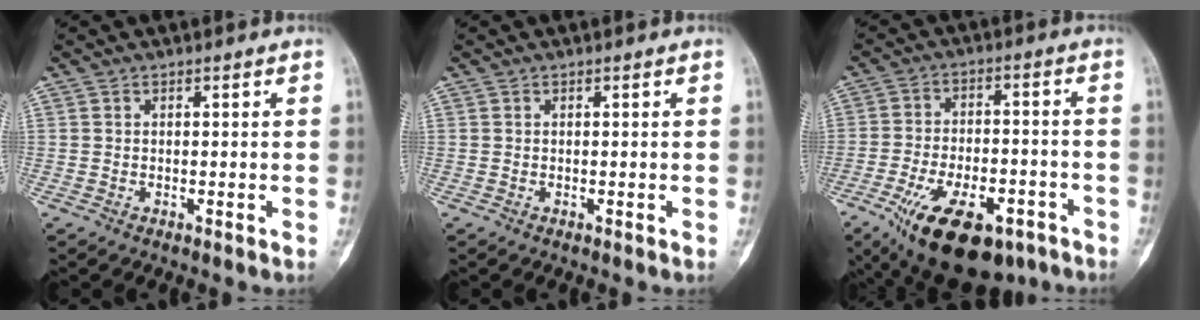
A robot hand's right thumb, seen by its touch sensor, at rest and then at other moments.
{"total": 0.0}
{"total": 19.0, "force": [-10.5, 9.1, 12.9], "torque": [-0.219, 0.032, -0.158]}